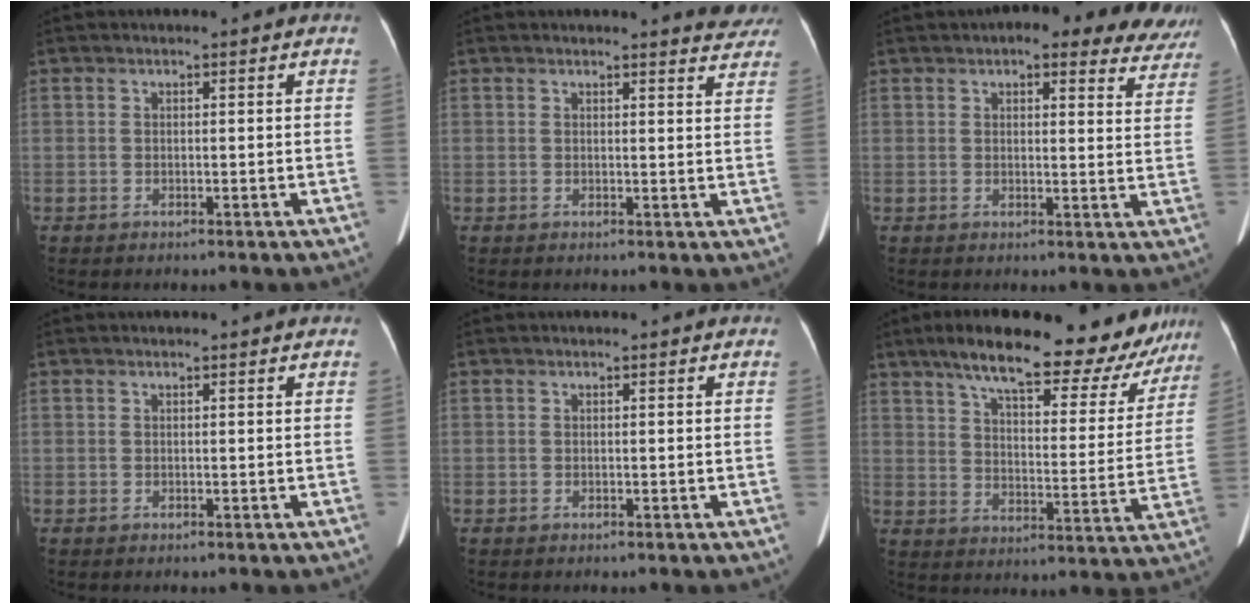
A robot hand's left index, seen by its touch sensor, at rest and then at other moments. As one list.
[{"total": 5.7, "force": [5.6, 1.0, 1.0], "torque": [0.007, -0.033, 0.032]}, {"total": 13.0, "force": [11.1, 4.1, 5.5], "torque": [-0.026, -0.013, 0.103]}, {"total": 1.3, "force": [1.2, 0.2, 0.5], "torque": [-0.005, -0.001, 0.009]}, {"total": 0.0}, {"total": 23.3, "force": [18.8, 6.8, 11.9], "torque": [-0.166, -0.001, 0.243]}]